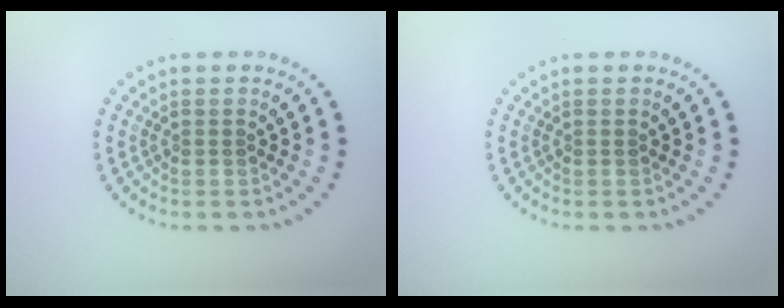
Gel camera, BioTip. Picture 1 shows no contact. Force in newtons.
{"total": 0.0}